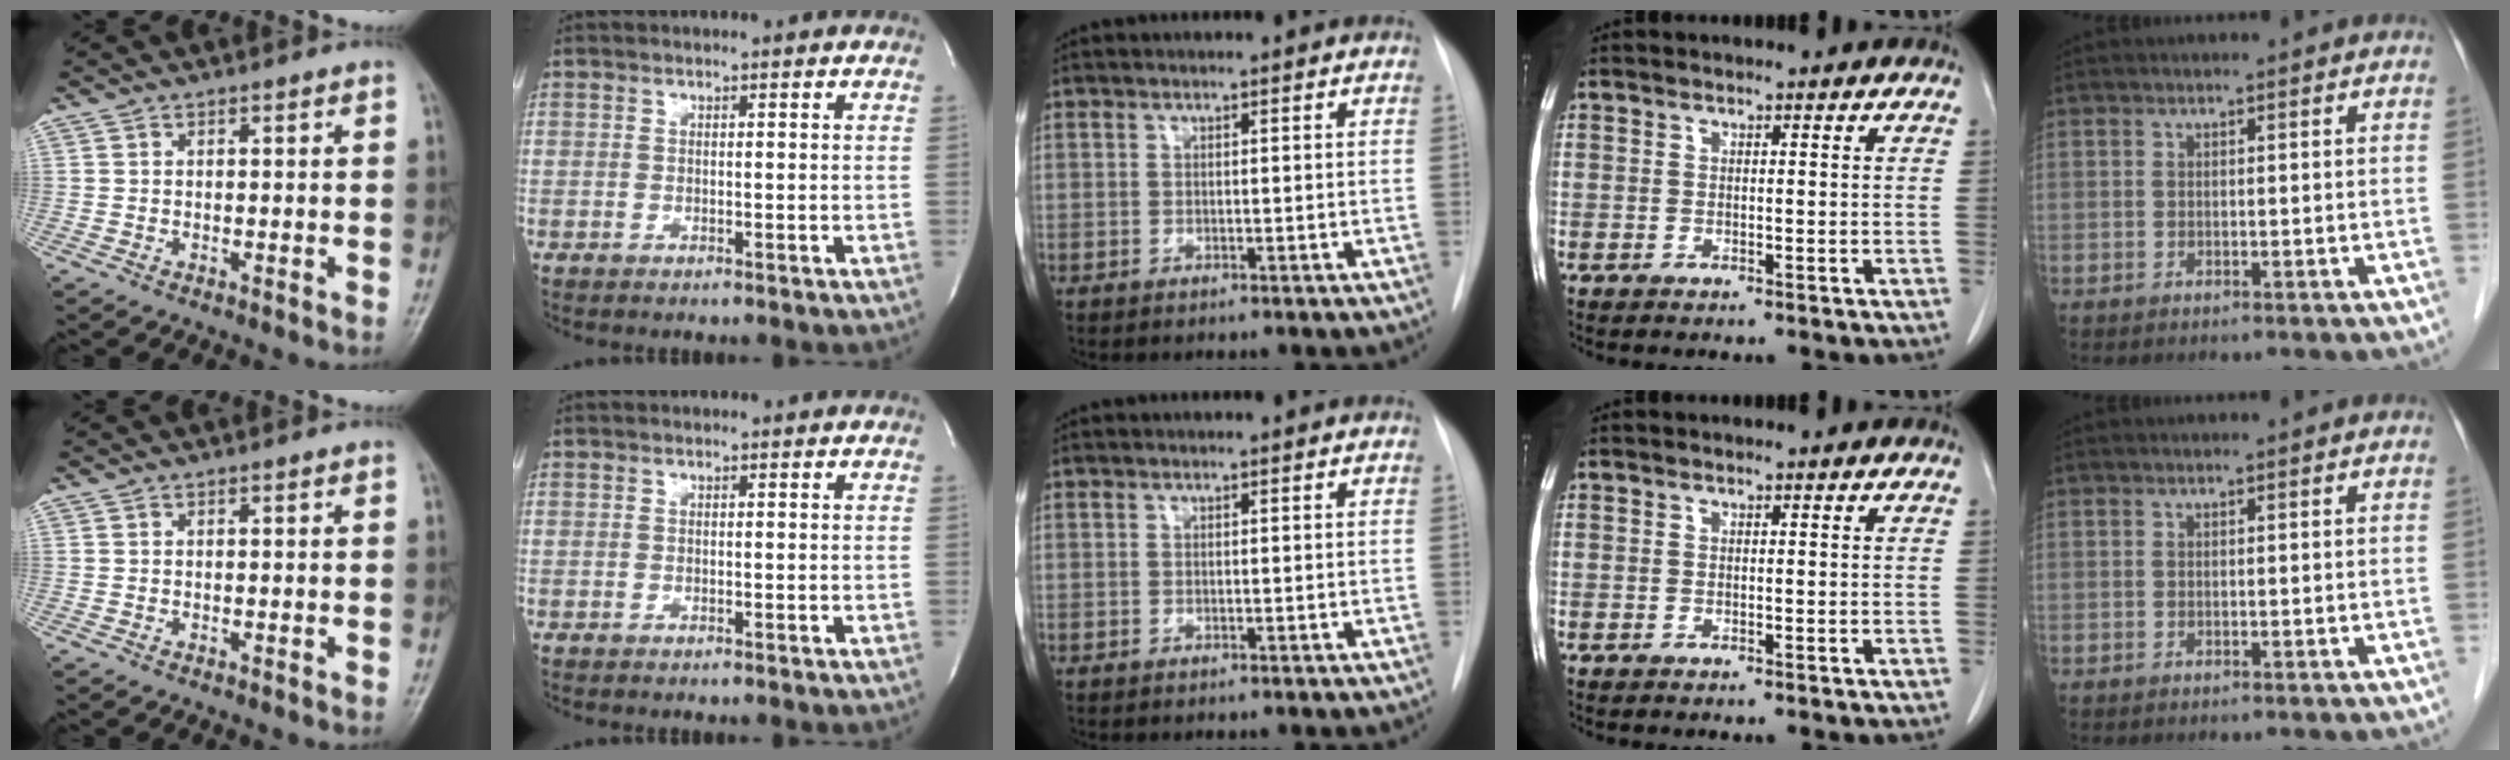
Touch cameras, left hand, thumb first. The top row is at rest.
{}